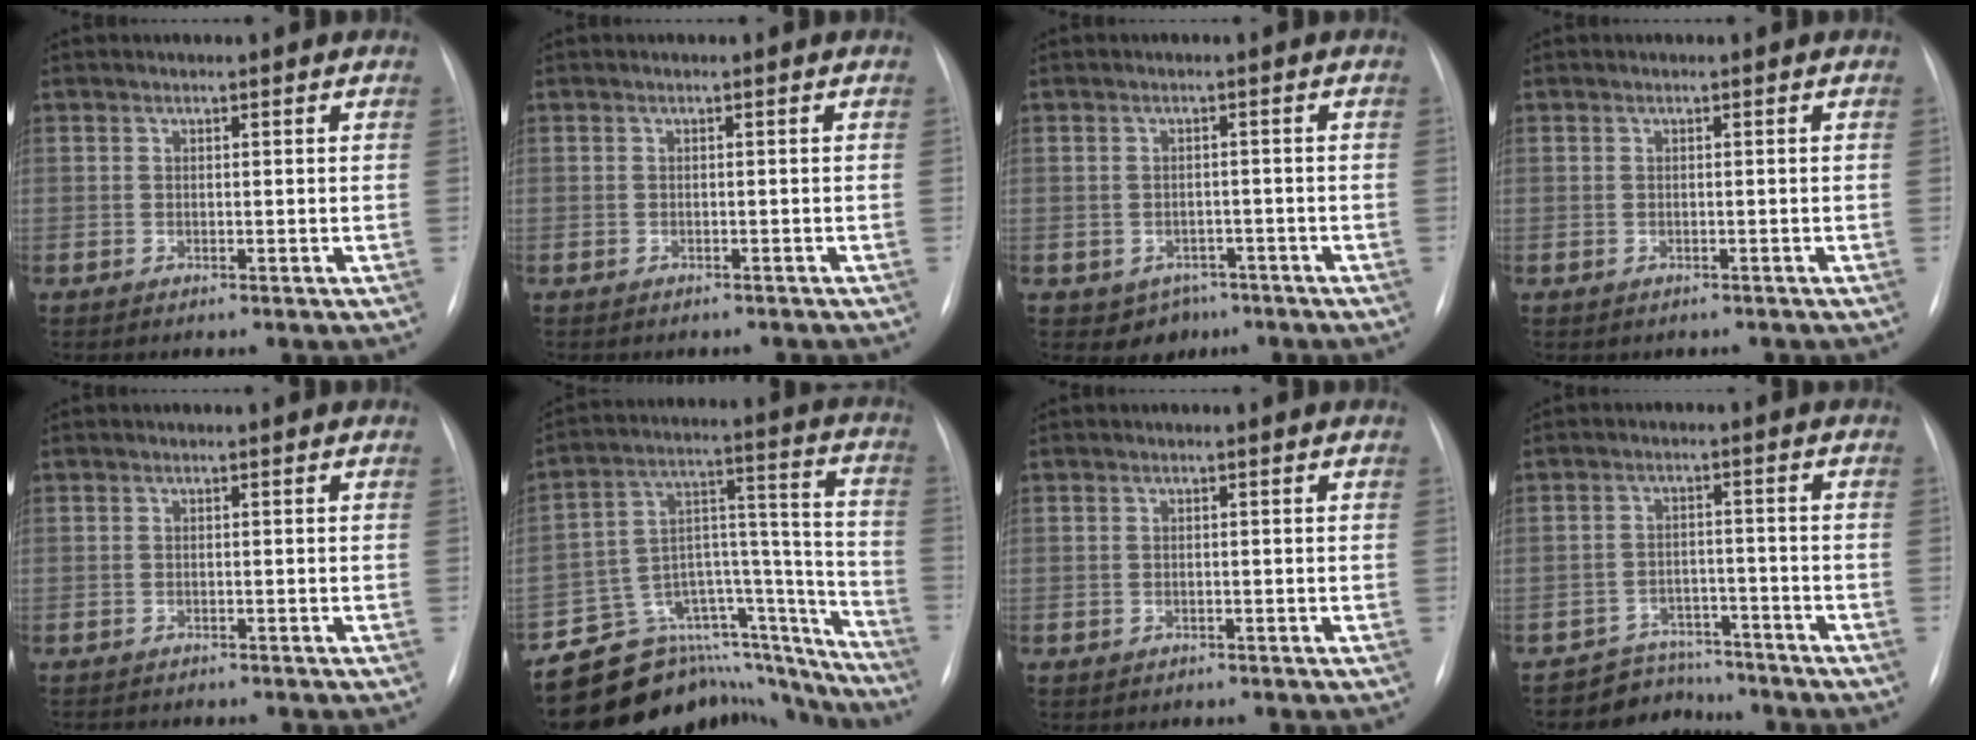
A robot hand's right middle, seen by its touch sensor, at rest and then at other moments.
{"total": 2.3, "force": [-2.1, 0.8, 0.6], "torque": [-0.011, -0.003, -0.023]}
{"total": 4.0, "force": [-2.3, 3.2, 0.8], "torque": [-0.006, 0.010, -0.022]}
{"total": 1.0, "force": [-0.7, 0.6, 0.1], "torque": [-0.004, 0.002, -0.008]}
{"total": 4.7, "force": [-4.1, 1.4, 1.6], "torque": [-0.021, -0.004, -0.051]}
{"total": 20.6, "force": [-18.8, 7.6, 3.8], "torque": [-0.025, 0.098, -0.273]}
{"total": 1.0, "force": [-0.7, 0.7, 0.0], "torque": [-0.008, 0.002, -0.010]}
{"total": 6.3, "force": [-5.7, 2.7, -0.9], "torque": [0.022, 0.031, -0.088]}